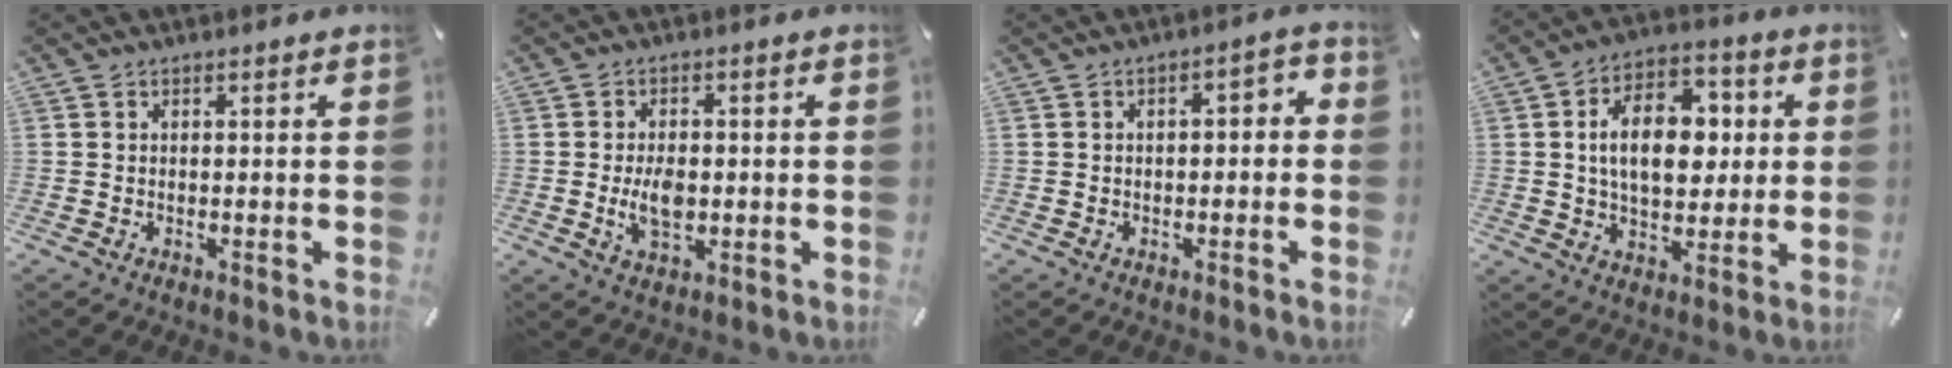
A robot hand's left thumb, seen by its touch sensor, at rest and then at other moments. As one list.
[{"total": 6.7, "force": [-0.8, 4.1, 5.2], "torque": [-0.109, -0.005, -0.018]}, {"total": 3.4, "force": [-1.5, 1.7, 2.5], "torque": [-0.037, 0.014, -0.034]}, {"total": 14.6, "force": [1.7, 9.6, 10.9], "torque": [-0.187, 0.007, 0.026]}]